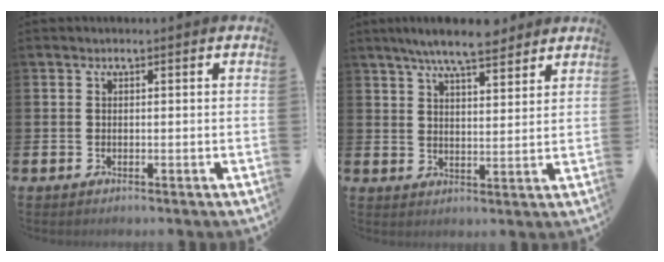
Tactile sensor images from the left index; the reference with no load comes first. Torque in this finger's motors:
{"motor_torque": [0.99, -1.15, 0.80, 0.21]}